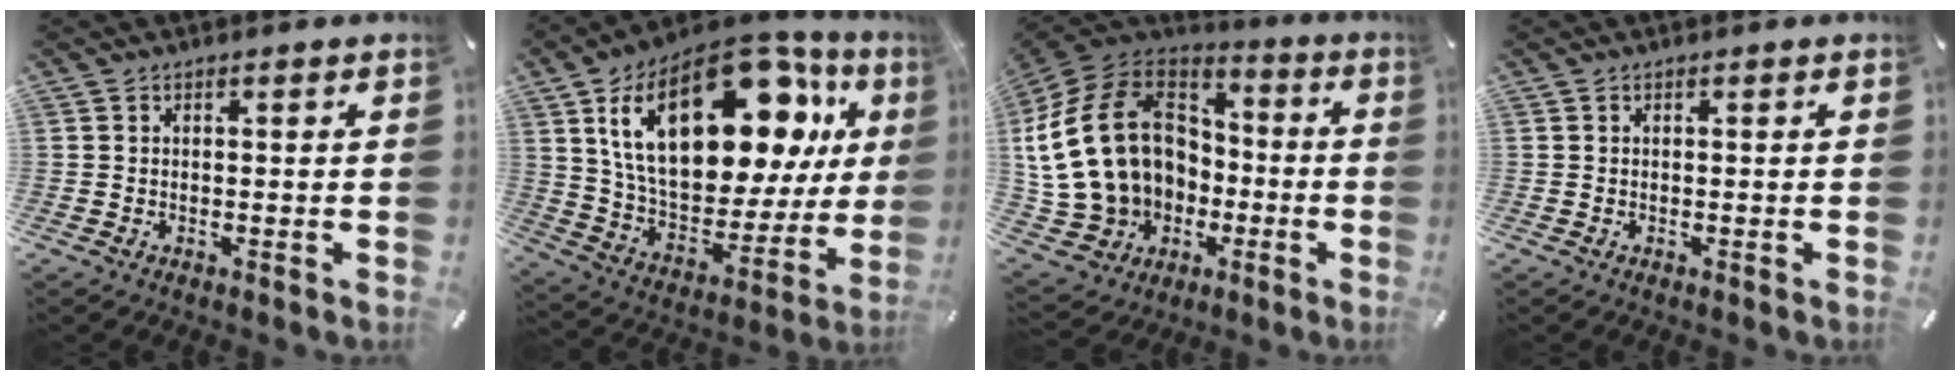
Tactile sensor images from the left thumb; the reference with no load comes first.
{"total": 29.0, "force": [12.1, 15.7, 21.1], "torque": [-0.366, -0.069, 0.206]}
{"total": 23.6, "force": [0.0, 19.3, 13.6], "torque": [-0.285, 0.005, 0.023]}
{"total": 0.0}